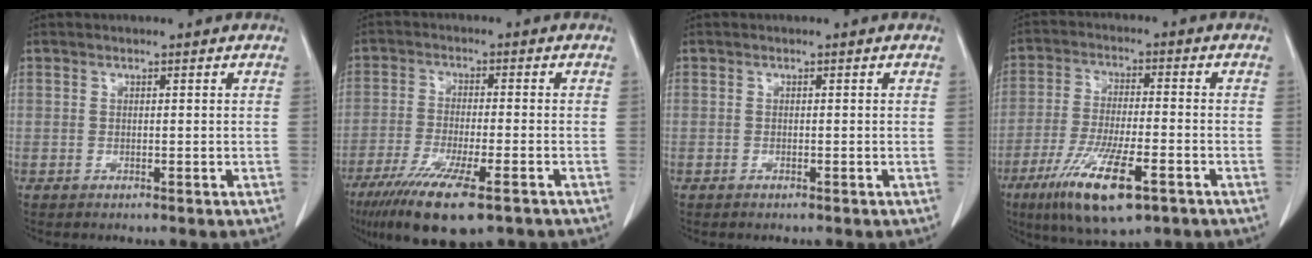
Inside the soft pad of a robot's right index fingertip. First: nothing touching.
{"total": 13.6, "force": [-8.9, 2.3, 10.1], "torque": [-0.179, -0.037, -0.143]}
{"total": 0.0}
{"total": 13.2, "force": [-7.1, 2.7, 10.8], "torque": [-0.205, -0.027, -0.119]}